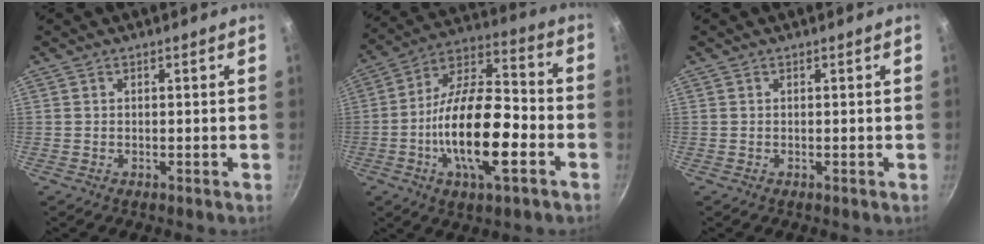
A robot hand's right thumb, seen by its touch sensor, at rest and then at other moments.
{"total": 19.8, "force": [-5.7, 8.3, 17.1], "torque": [-0.290, 0.039, -0.110]}
{"total": 0.0}